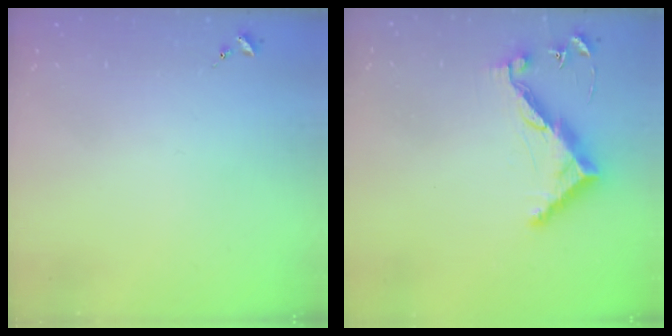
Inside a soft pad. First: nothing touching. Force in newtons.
{"total": 10.2, "press": 10.2, "slide": 0.4}